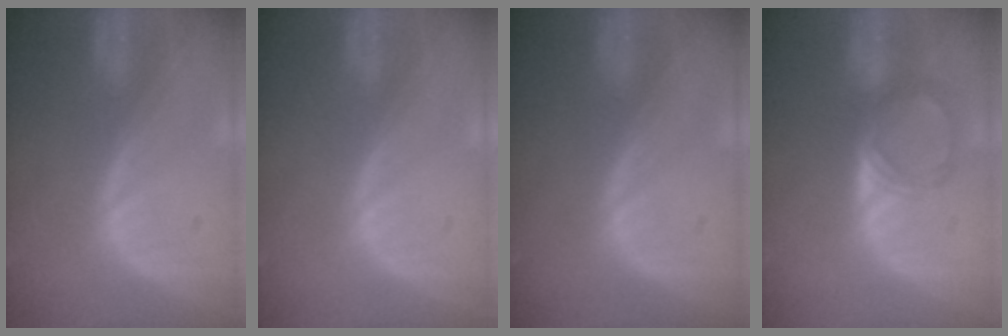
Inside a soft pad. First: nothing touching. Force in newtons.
{"total": 0.0}
{"total": 0.0}
{"total": 5.1, "press": 4.5, "slide": 2.3}